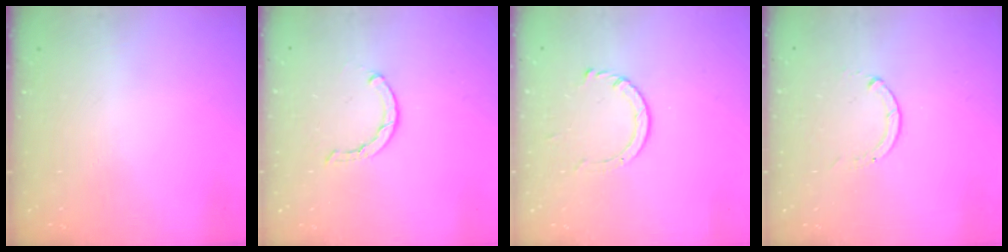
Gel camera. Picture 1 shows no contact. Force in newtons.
{"total": 1.7, "press": 1.6, "slide": 0.3}
{"total": 3.3, "press": 3.3, "slide": 0.4}
{"total": 0.0}